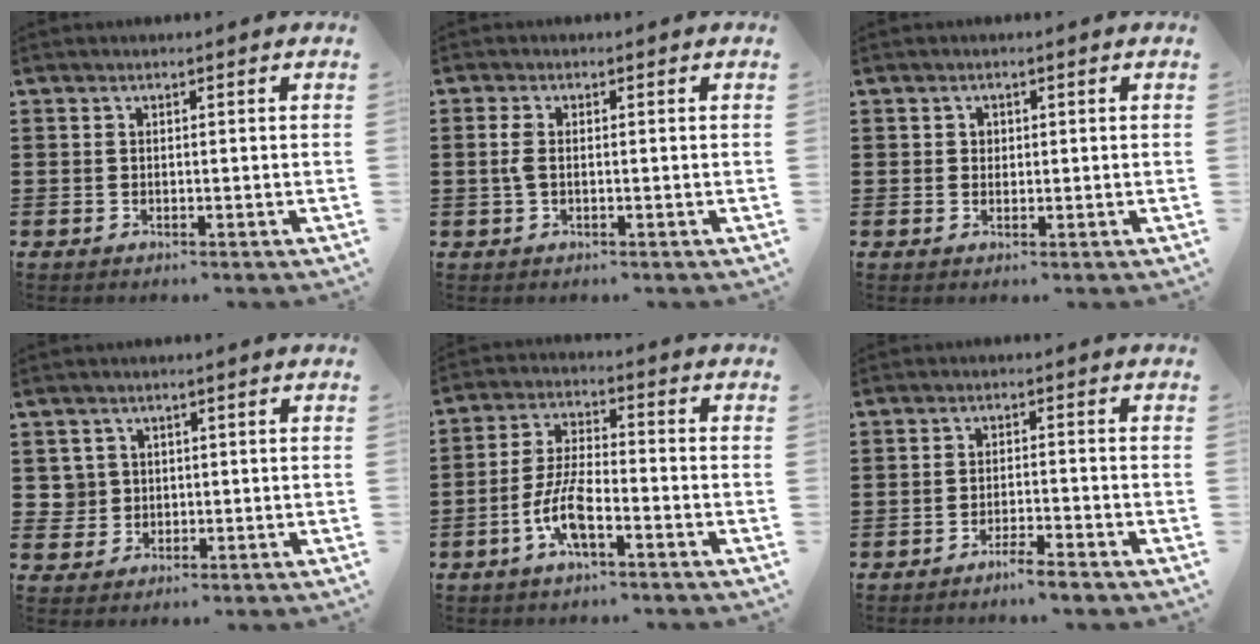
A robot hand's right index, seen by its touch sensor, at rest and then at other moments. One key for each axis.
{"total": 2.3, "fx": -0.1, "fy": 0.9, "fz": 2.1, "tx": -0.056, "ty": -0.003, "tz": -0.008}
{"total": 1.0, "fx": 0.3, "fy": 0.9, "fz": 0.2, "tx": -0.007, "ty": 0.005, "tz": 0.006}
{"total": 2.6, "fx": 0.3, "fy": 2.6, "fz": 0.4, "tx": -0.021, "ty": 0.009, "tz": 0.003}
{"total": 7.5, "fx": -3.5, "fy": 2.1, "fz": 6.3, "tx": -0.150, "ty": -0.011, "tz": -0.071}
{"total": 2.7, "fx": -2.4, "fy": -0.2, "fz": 1.2, "tx": -0.021, "ty": 0.003, "tz": -0.046}